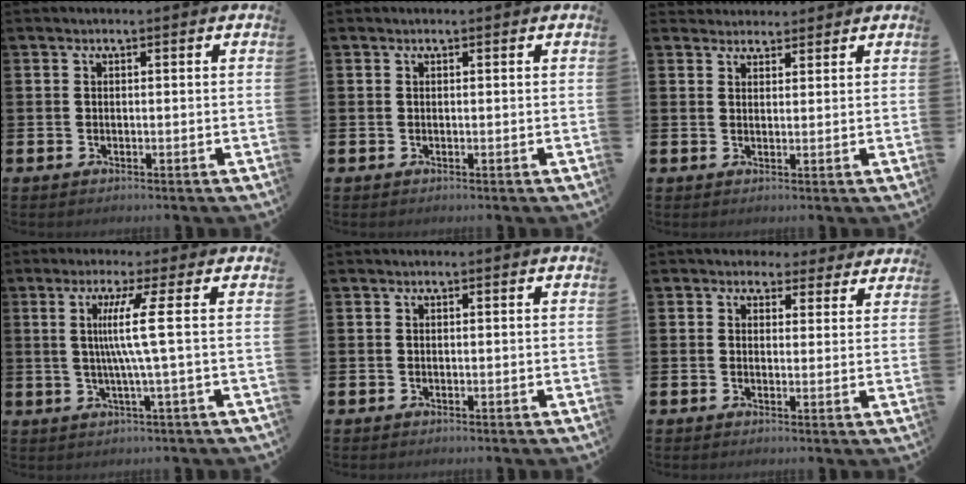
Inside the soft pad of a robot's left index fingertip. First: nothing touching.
{"total": 0.0}
{"total": 2.6, "force": [2.4, 0.9, -0.2], "torque": [0.008, -0.010, 0.043]}
{"total": 6.8, "force": [1.1, -0.9, 6.6], "torque": [-0.132, -0.003, 0.009]}
{"total": 0.0}
{"total": 3.2, "force": [2.5, 1.9, 0.2], "torque": [-0.004, -0.014, 0.041]}